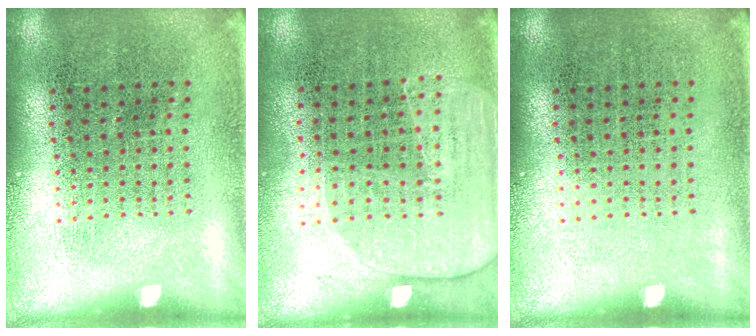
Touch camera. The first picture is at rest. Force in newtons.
{"total": 1.6, "press": 1.4, "slide": 0.8}
{"total": 0.0}